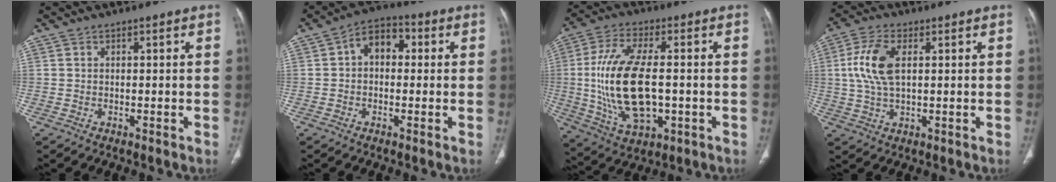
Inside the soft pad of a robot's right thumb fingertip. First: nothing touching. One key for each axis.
{"total": 7.0, "fx": 0.8, "fy": 4.9, "fz": 4.9, "tx": -0.055, "ty": 0.025, "tz": 0.002}
{"total": 18.4, "fx": -0.9, "fy": 8.8, "fz": 16.1, "tx": -0.324, "ty": 0.001, "tz": -0.006}
{"total": 9.1, "fx": 1.7, "fy": 4.6, "fz": 7.6, "tx": -0.172, "ty": 0.006, "tz": 0.034}